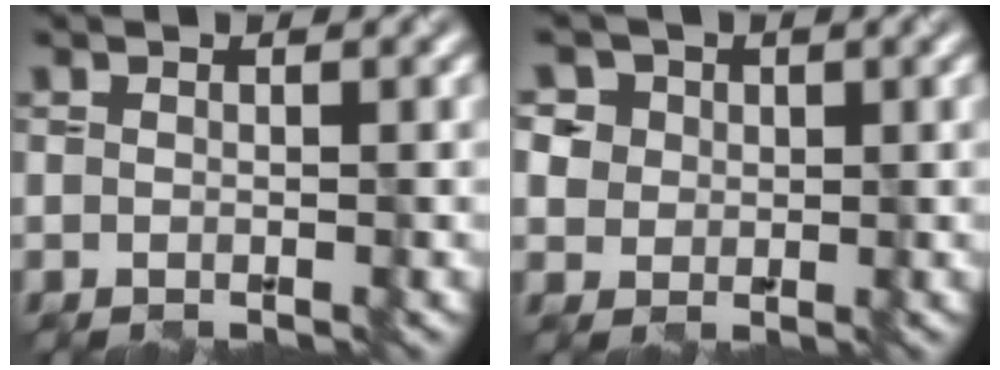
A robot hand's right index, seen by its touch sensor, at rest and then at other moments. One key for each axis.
{"total": 6.5, "fx": 3.1, "fy": 5.1, "fz": 2.5, "tx": -0.056, "ty": 0.021, "tz": 0.040}